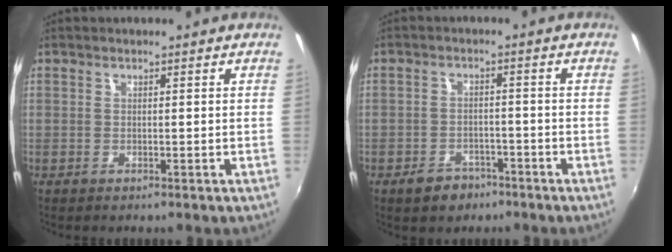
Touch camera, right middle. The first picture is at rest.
{"total": 5.1, "force": [-3.6, 3.3, 1.7], "torque": [-0.049, 0.005, -0.048]}